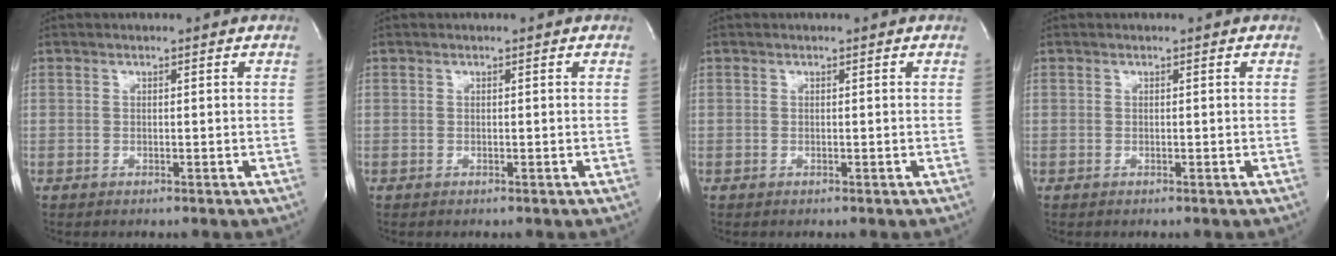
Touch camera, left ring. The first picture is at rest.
{"total": 0.0}
{"total": 0.0}
{"total": 0.0}